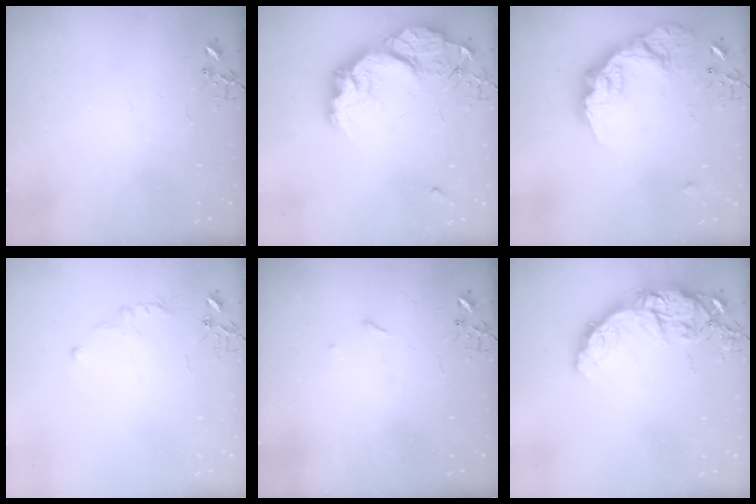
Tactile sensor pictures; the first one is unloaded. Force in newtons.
{"total": 25.2, "press": 25.1, "slide": 2.0}
{"total": 19.4, "press": 19.3, "slide": 1.5}
{"total": 5.5, "press": 5.5, "slide": 0.6}
{"total": 2.9, "press": 2.8, "slide": 0.5}
{"total": 16.6, "press": 16.5, "slide": 1.3}